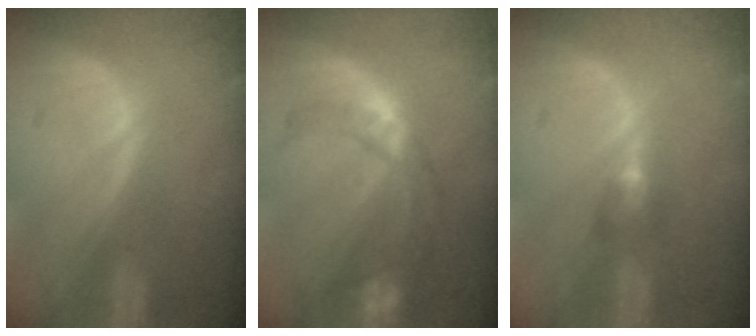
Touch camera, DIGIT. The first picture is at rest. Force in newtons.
{"total": 8.8, "press": 7.8, "slide": 4.1}
{"total": 2.9, "press": 2.5, "slide": 1.5}